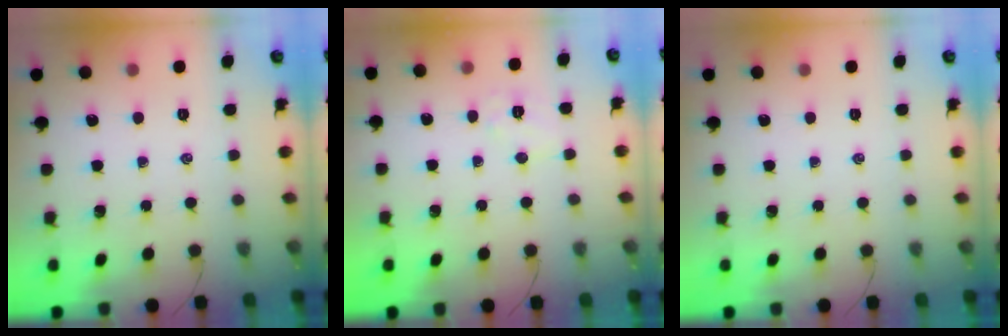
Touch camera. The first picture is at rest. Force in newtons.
{"total": 6.2, "press": 6.1, "slide": 1.1}
{"total": 0.0}